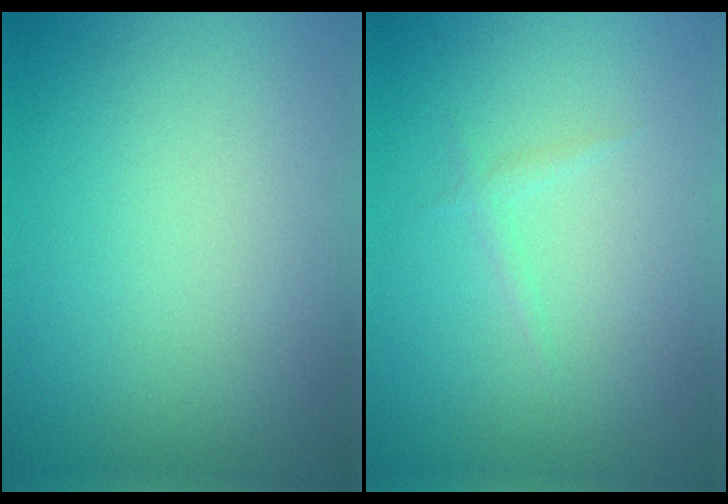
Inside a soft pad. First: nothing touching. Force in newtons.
{"total": 0.7, "press": 0.7, "slide": 0.1}